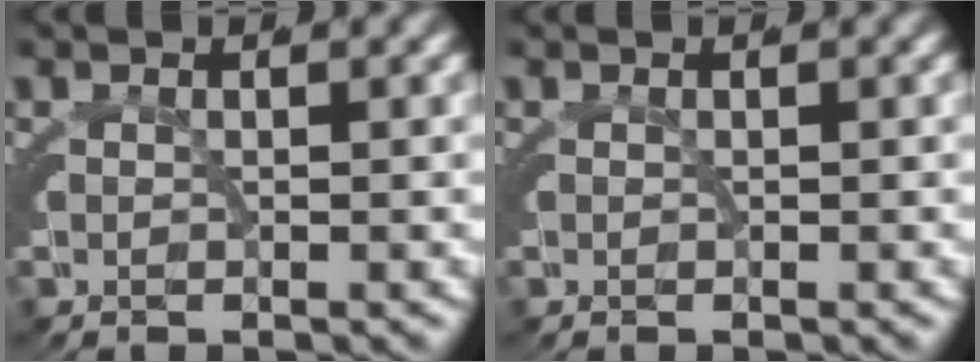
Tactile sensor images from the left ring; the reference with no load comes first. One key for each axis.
{"total": 0.0}